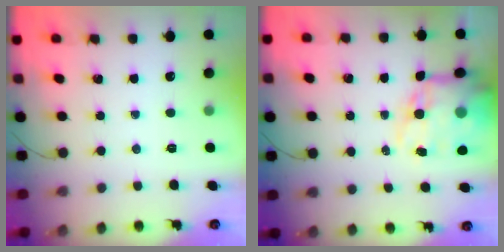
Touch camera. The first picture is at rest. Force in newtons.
{"total": 18.1, "press": 17.6, "slide": 4.2}